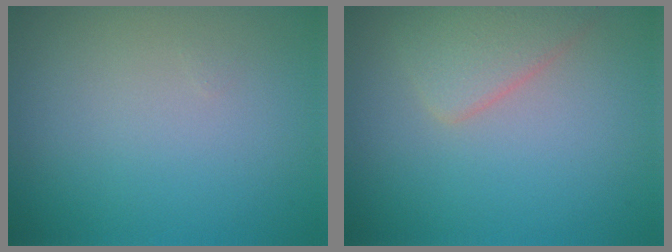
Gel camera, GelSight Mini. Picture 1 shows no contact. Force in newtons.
{"total": 2.9, "press": 2.9, "slide": 0.2}